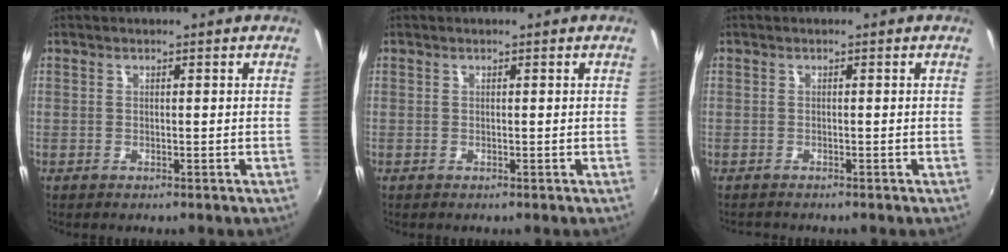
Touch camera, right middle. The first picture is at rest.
{"total": 0.0}
{"total": 1.3, "force": [-1.2, 0.4, 0.1], "torque": [-0.008, -0.003, -0.020]}